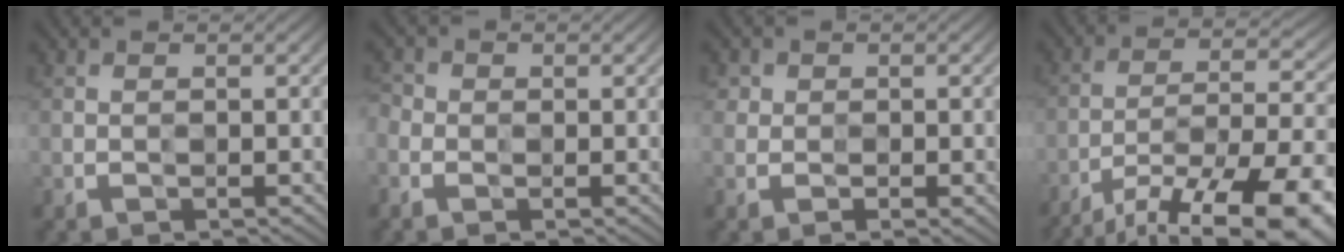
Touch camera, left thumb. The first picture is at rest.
{"total": 2.7, "force": [-1.0, 2.2, 1.2], "torque": [-0.039, -0.002, -0.028]}
{"total": 1.7, "force": [0.3, 1.7, 0.3], "torque": [-0.005, -0.004, 0.001]}
{"total": 18.9, "force": [-15.0, 5.2, 10.3], "torque": [-0.141, -0.013, -0.214]}